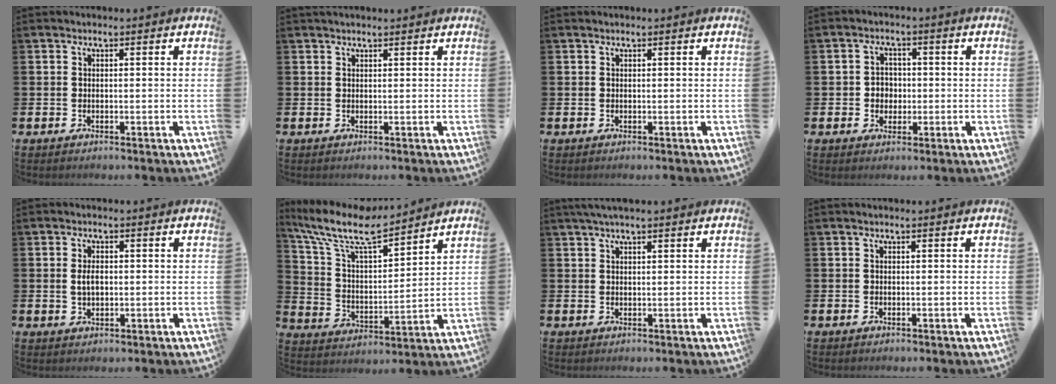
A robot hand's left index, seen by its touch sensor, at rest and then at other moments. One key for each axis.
{"total": 1.0, "fx": 1.0, "fy": 0.1, "fz": 0.3, "tx": 0.005, "ty": -0.003, "tz": 0.015}
{"total": 0.0}
{"total": 2.8, "fx": 0.0, "fy": 2.6, "fz": 0.8, "tx": -0.009, "ty": 0.004, "tz": -0.009}
{"total": 2.4, "fx": 0.3, "fy": 1.5, "fz": 1.9, "tx": -0.024, "ty": 0.001, "tz": 0.000}
{"total": 10.6, "fx": 9.0, "fy": 2.3, "fz": 5.2, "tx": -0.134, "ty": -0.047, "tz": 0.156}
{"total": 2.7, "fx": 2.1, "fy": 0.5, "fz": 1.6, "tx": -0.031, "ty": 0.004, "tz": 0.037}
{"total": 0.0}